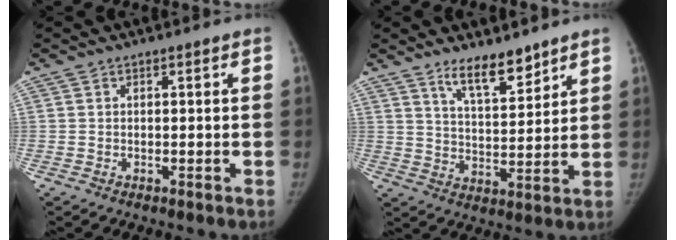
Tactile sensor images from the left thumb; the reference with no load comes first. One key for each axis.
{"total": 8.4, "fx": 6.5, "fy": 2.5, "fz": 4.6, "tx": -0.058, "ty": -0.055, "tz": 0.116}